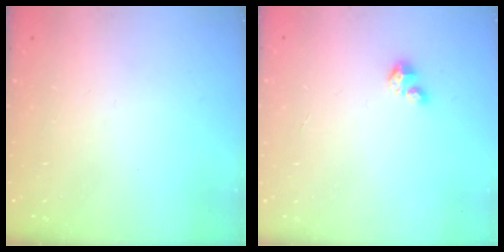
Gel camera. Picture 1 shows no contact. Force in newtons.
{"total": 1.9, "press": 1.9, "slide": 0.1}